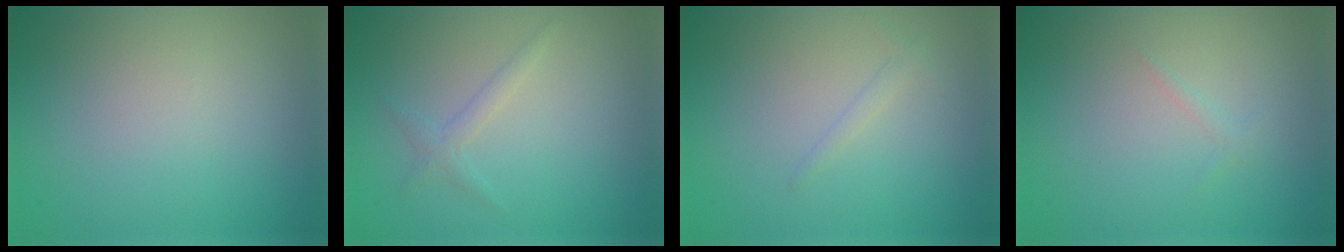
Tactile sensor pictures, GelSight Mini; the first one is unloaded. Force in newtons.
{"total": 1.4, "press": 1.4, "slide": 0.1}
{"total": 0.9, "press": 0.9, "slide": 0.0}
{"total": 0.5, "press": 0.5, "slide": 0.1}